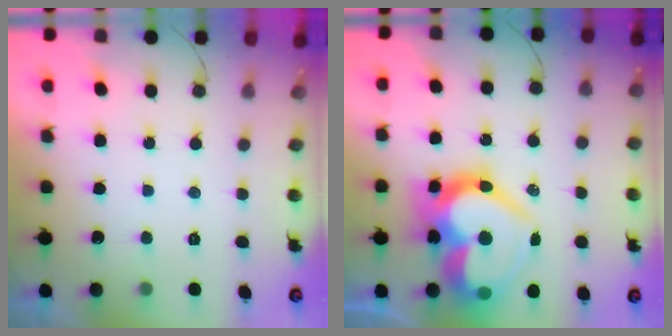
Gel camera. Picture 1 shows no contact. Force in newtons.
{"total": 25.5, "press": 25.4, "slide": 2.5}